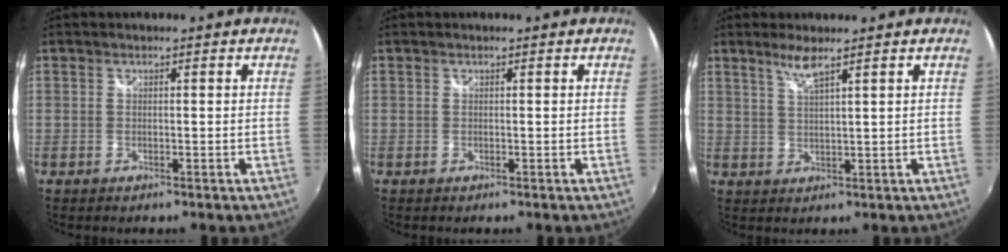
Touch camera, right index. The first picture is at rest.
{"total": 0.0}
{"total": 3.5, "force": [2.6, -0.2, 2.3], "torque": [-0.050, -0.001, 0.051]}